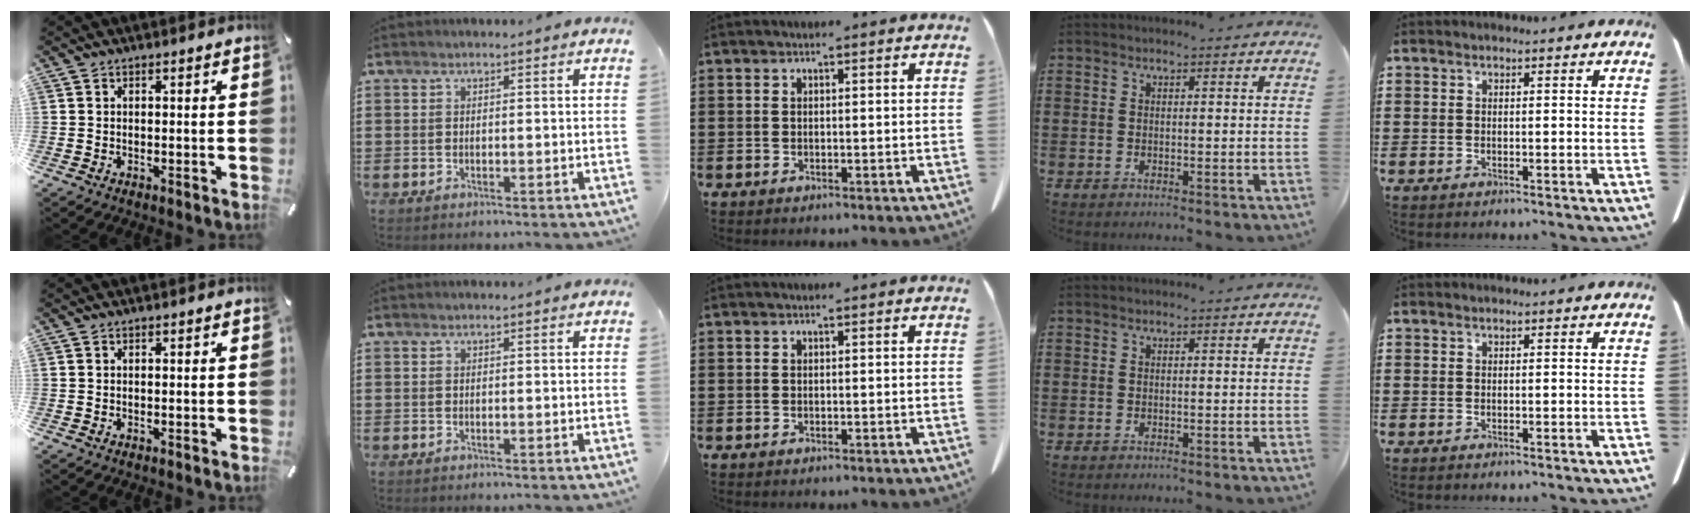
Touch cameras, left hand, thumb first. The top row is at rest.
{}